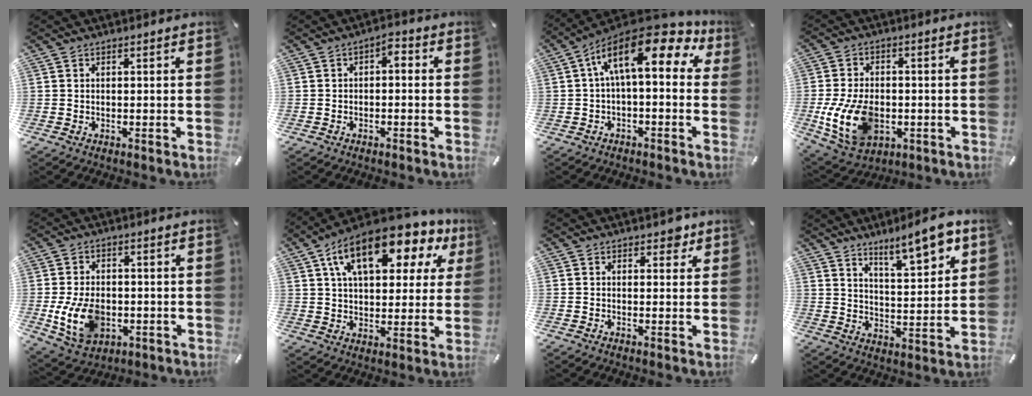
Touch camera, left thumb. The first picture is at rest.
{"total": 2.7, "force": [-1.3, 1.4, 1.8], "torque": [-0.036, 0.017, -0.029]}
{"total": 16.7, "force": [6.1, 7.2, 13.8], "torque": [-0.252, -0.036, 0.098]}
{"total": 13.9, "force": [-3.0, 9.5, 9.7], "torque": [-0.203, -0.001, -0.052]}
{"total": 11.5, "force": [-2.2, 8.2, 7.8], "torque": [-0.161, -0.001, -0.038]}
{"total": 18.3, "force": [9.7, 8.9, 12.8], "torque": [-0.216, -0.033, 0.163]}
{"total": 3.0, "force": [1.7, 1.9, 1.5], "torque": [-0.002, -0.005, 0.023]}
{"total": 10.8, "force": [8.5, 3.0, 6.0], "torque": [-0.083, -0.056, 0.145]}